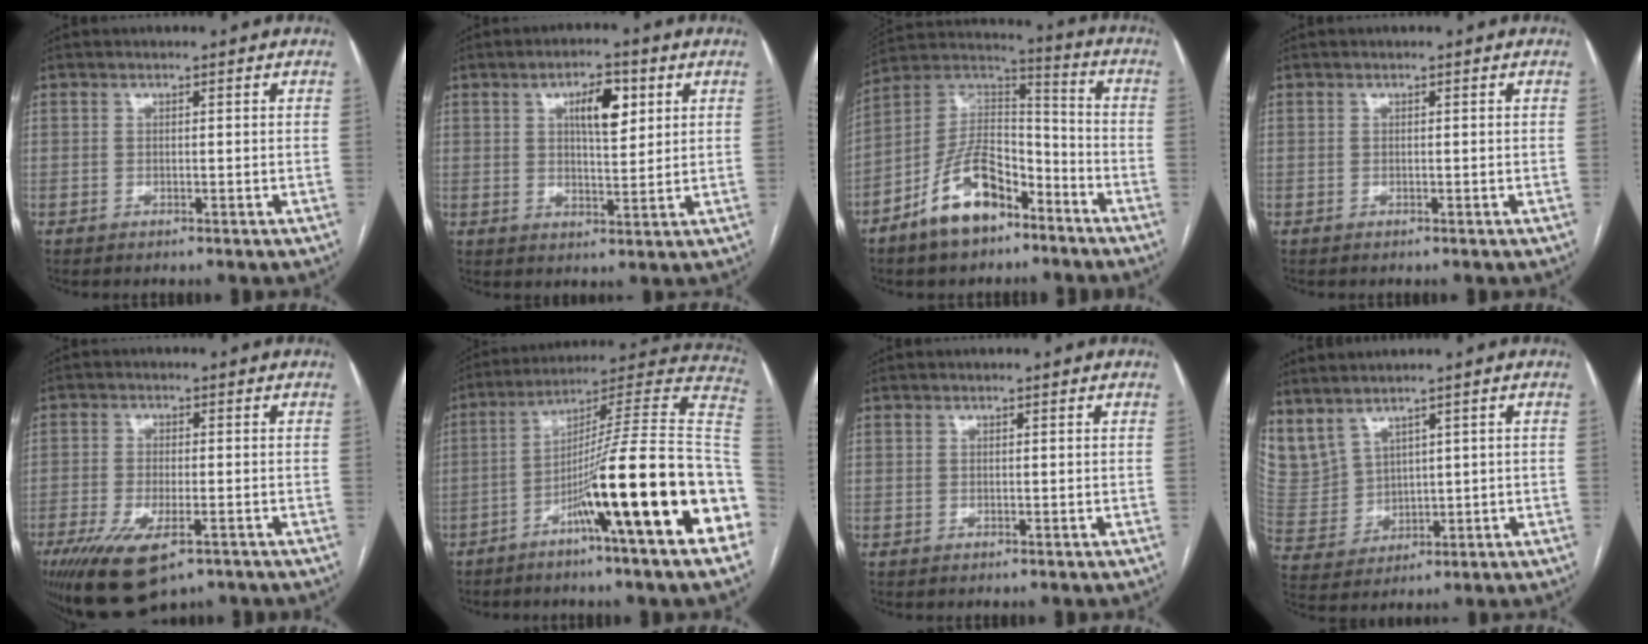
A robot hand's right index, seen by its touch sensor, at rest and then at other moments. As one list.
[{"total": 6.6, "force": [2.6, 2.2, 5.7], "torque": [-0.095, 0.008, 0.043]}, {"total": 13.3, "force": [-8.1, 6.1, 8.7], "torque": [-0.168, 0.022, -0.148]}, {"total": 0.0}, {"total": 11.0, "force": [-6.5, 3.8, 8.0], "torque": [-0.148, -0.023, -0.105]}, {"total": 24.5, "force": [-8.5, -0.4, 22.9], "torque": [-0.267, 0.009, -0.144]}, {"total": 0.0}, {"total": 8.9, "force": [6.1, 5.2, 3.9], "torque": [-0.107, 0.009, 0.156]}]